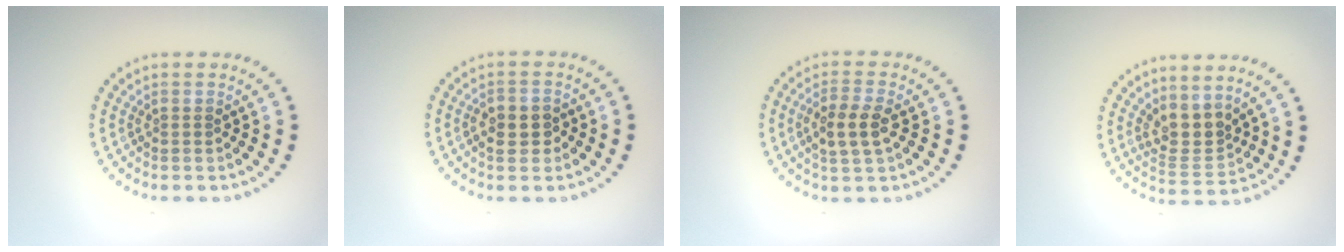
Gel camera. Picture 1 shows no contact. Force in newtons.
{"total": 2.6, "press": 2.5, "slide": 0.5}
{"total": 3.1, "press": 3.0, "slide": 0.8}
{"total": 3.0, "press": 2.4, "slide": 1.9}